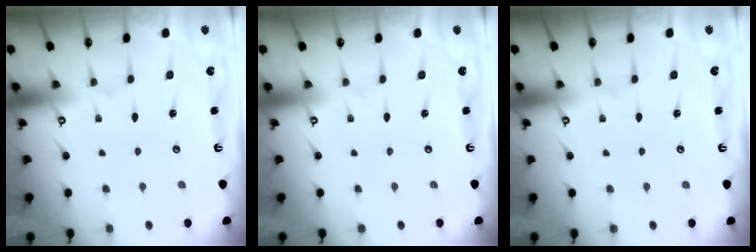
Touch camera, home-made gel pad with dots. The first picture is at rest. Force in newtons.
{"total": 0.0}
{"total": 0.0}